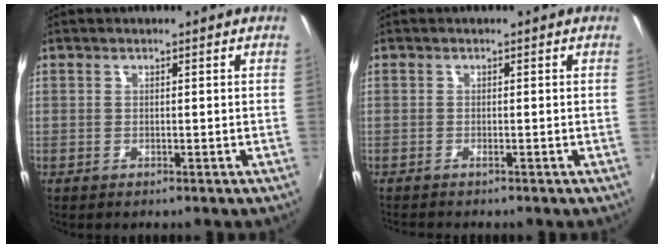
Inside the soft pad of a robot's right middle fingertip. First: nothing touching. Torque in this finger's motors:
{"motor_torque": [0.38, -0.49, 0.00, 0.00]}